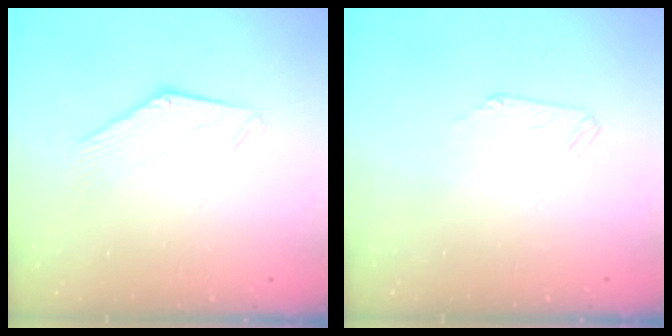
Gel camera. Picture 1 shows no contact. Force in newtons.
{"total": 2.4, "press": 2.4, "slide": 0.5}